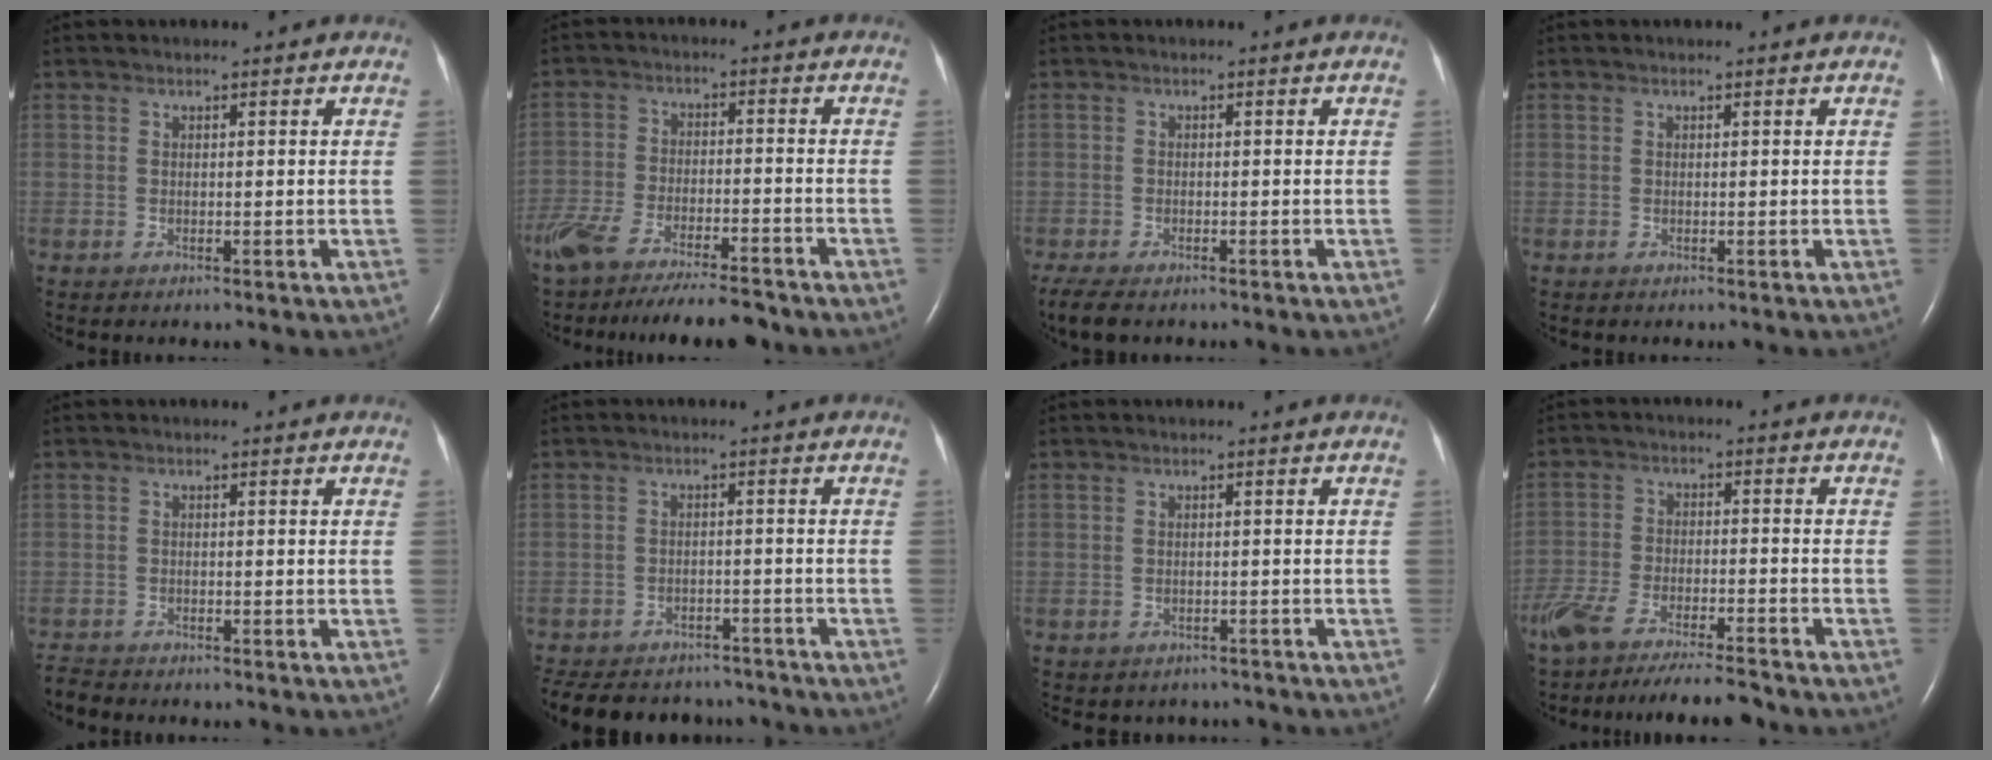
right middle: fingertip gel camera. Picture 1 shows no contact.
{"total": 16.5, "force": [-14.0, 3.2, 8.2], "torque": [-0.165, -0.022, -0.222]}
{"total": 5.7, "force": [-4.3, 2.0, 3.1], "torque": [-0.059, -0.016, -0.069]}
{"total": 0.0}
{"total": 2.2, "force": [-2.2, 0.2, -0.1], "torque": [-0.001, -0.012, -0.038]}
{"total": 15.5, "force": [-13.4, 6.2, 4.9], "torque": [-0.127, -0.001, -0.176]}
{"total": 3.0, "force": [-2.6, 1.6, 0.1], "torque": [-0.007, 0.009, -0.031]}
{"total": 14.6, "force": [-12.6, 2.1, 7.1], "torque": [-0.136, -0.020, -0.205]}